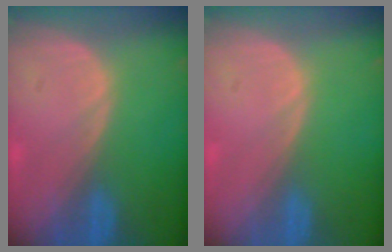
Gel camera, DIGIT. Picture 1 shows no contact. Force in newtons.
{"total": 0.0}